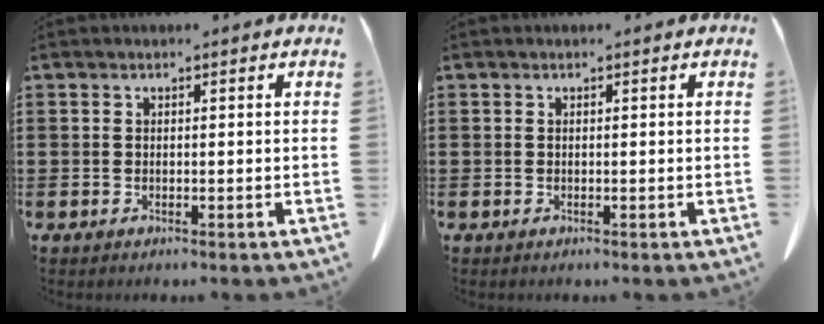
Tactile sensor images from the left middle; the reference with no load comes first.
{"total": 0.0}